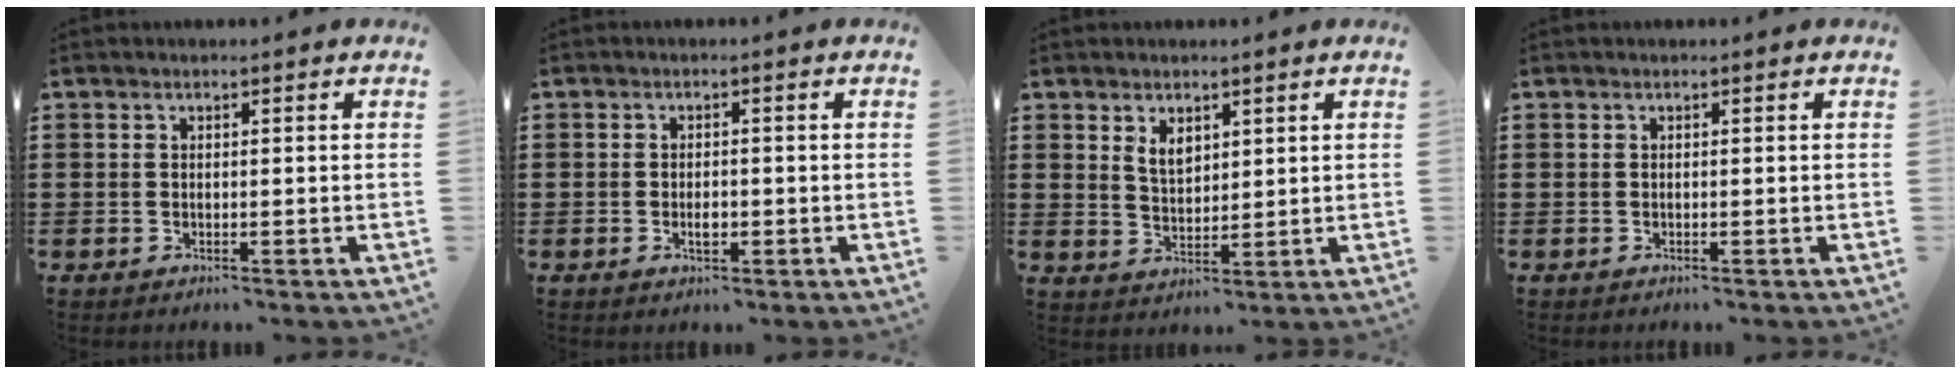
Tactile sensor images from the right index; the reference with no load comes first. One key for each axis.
{"total": 2.0, "fx": -0.6, "fy": 0.9, "fz": 1.8, "tx": -0.032, "ty": 0.001, "tz": -0.011}
{"total": 3.5, "fx": 2.0, "fy": 2.1, "fz": 1.9, "tx": -0.045, "ty": 0.007, "tz": 0.037}
{"total": 0.0}